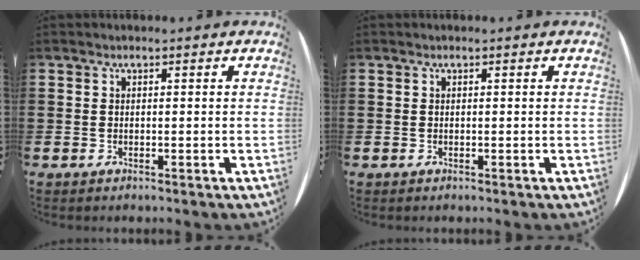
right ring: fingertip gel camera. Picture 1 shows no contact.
{"total": 0.0}